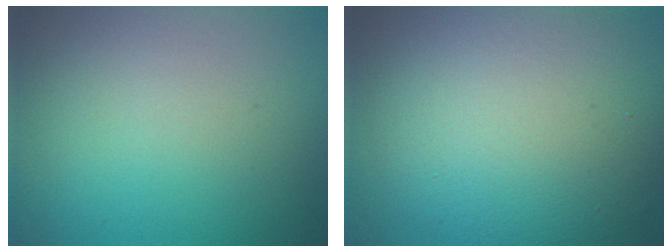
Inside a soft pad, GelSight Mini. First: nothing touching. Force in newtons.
{"total": 11.2, "press": 11.2, "slide": 0.4}